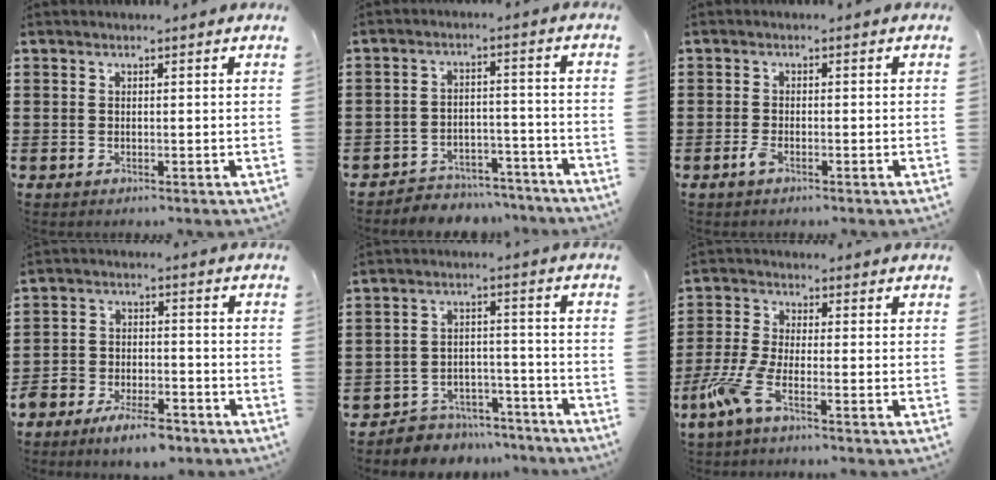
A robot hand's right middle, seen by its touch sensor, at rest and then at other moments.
{"total": 4.8, "force": [-4.7, 1.0, 0.0], "torque": [-0.003, 0.010, -0.098]}
{"total": 1.7, "force": [-0.9, 0.4, 1.3], "torque": [-0.040, -0.007, -0.021]}
{"total": 6.1, "force": [-5.4, 1.7, 2.3], "torque": [-0.048, 0.007, -0.104]}
{"total": 5.3, "force": [-5.2, 1.3, 0.0], "torque": [-0.001, 0.018, -0.107]}
{"total": 5.5, "force": [-3.0, 1.1, 4.5], "torque": [-0.118, -0.018, -0.062]}